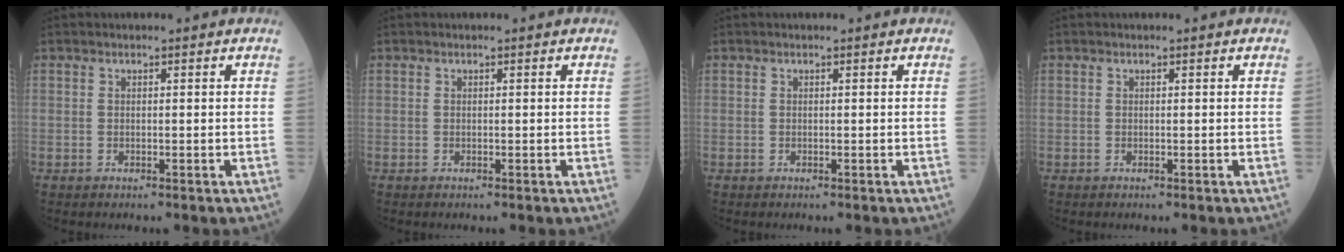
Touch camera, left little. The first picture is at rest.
{"total": 0.0}
{"total": 0.0}
{"total": 0.0}